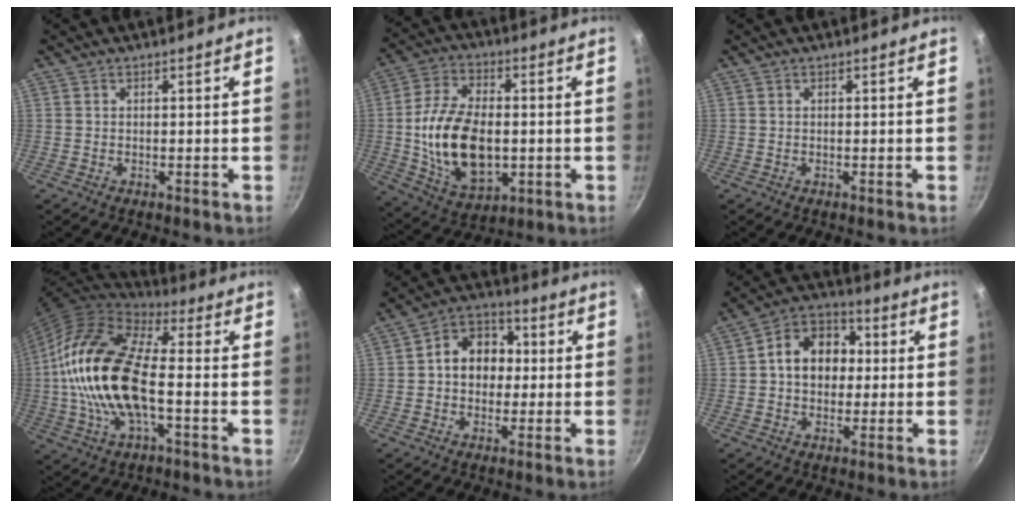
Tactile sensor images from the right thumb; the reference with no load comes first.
{"total": 18.0, "force": [-1.0, 10.9, 14.3], "torque": [-0.249, 0.008, -0.009]}
{"total": 0.0}
{"total": 21.2, "force": [-1.3, 9.9, 18.8], "torque": [-0.351, 0.029, -0.036]}
{"total": 10.6, "force": [0.7, 8.5, 6.3], "torque": [-0.054, 0.023, -0.003]}
{"total": 12.0, "force": [1.1, 9.4, 7.4], "torque": [-0.078, 0.023, 0.003]}